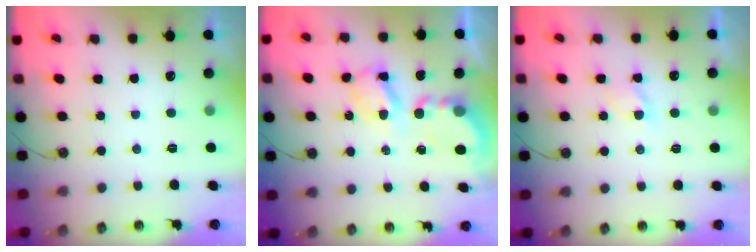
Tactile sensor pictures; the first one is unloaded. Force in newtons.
{"total": 6.9, "press": 6.9, "slide": 0.5}
{"total": 2.9, "press": 2.8, "slide": 0.6}